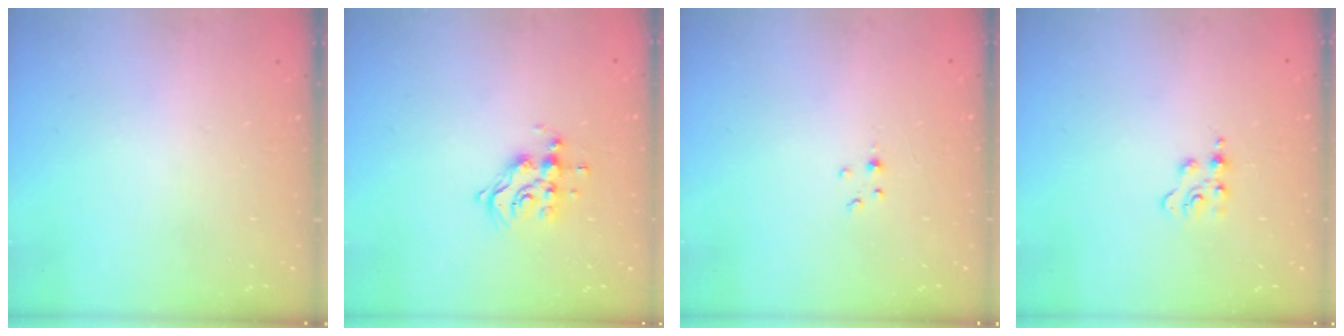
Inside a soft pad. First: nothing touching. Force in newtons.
{"total": 9.9, "press": 9.9, "slide": 0.9}
{"total": 1.0, "press": 1.0, "slide": 0.2}
{"total": 4.0, "press": 3.9, "slide": 0.5}